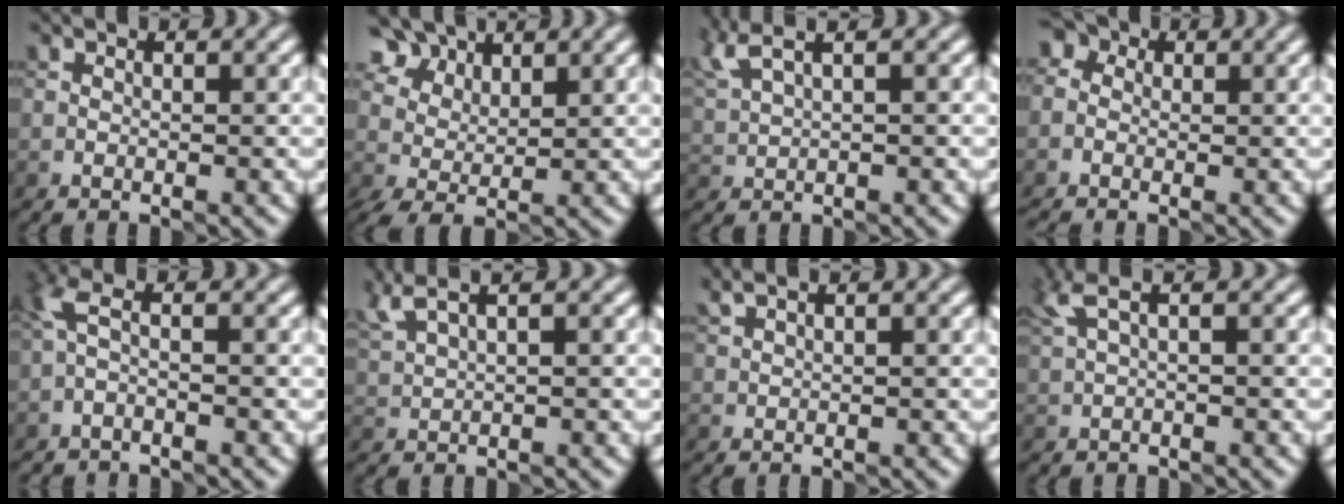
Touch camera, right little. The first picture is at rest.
{"total": 4.9, "force": [3.1, 2.9, 2.6], "torque": [-0.062, 0.009, 0.060]}
{"total": 4.2, "force": [3.0, 1.3, 2.6], "torque": [-0.063, 0.029, 0.050]}
{"total": 3.6, "force": [-0.3, 3.1, 1.8], "torque": [-0.036, 0.020, -0.033]}
{"total": 1.9, "force": [-0.8, 0.6, 1.6], "torque": [-0.044, 0.004, -0.022]}
{"total": 4.2, "force": [3.1, 1.2, 2.4], "torque": [-0.058, 0.031, 0.050]}
{"total": 1.4, "force": [1.2, 0.4, 0.8], "torque": [-0.011, 0.008, 0.016]}
{"total": 2.1, "force": [1.2, 0.4, 1.7], "torque": [-0.036, 0.009, 0.026]}